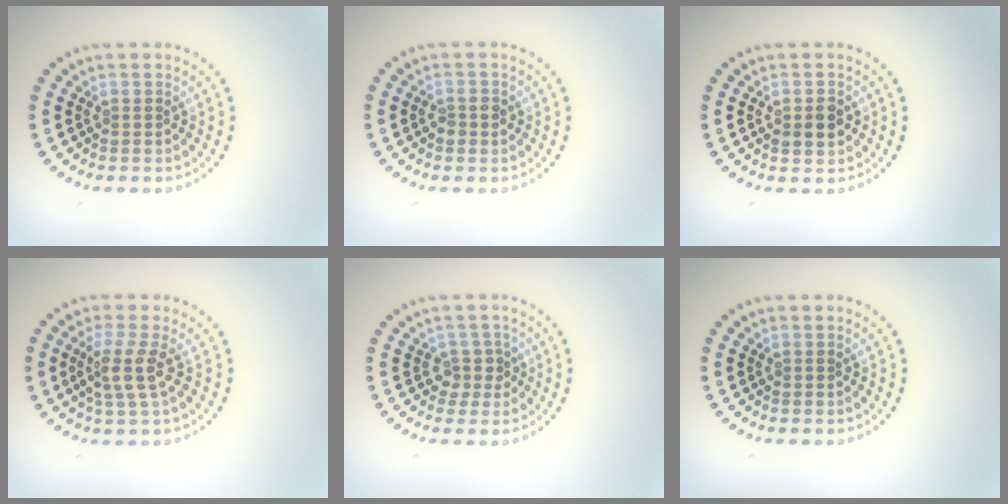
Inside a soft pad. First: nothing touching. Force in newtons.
{"total": 1.4, "press": 1.4, "slide": 0.2}
{"total": 2.6, "press": 2.6, "slide": 0.2}
{"total": 3.0, "press": 2.3, "slide": 1.9}
{"total": 1.9, "press": 1.4, "slide": 1.3}
{"total": 0.0}